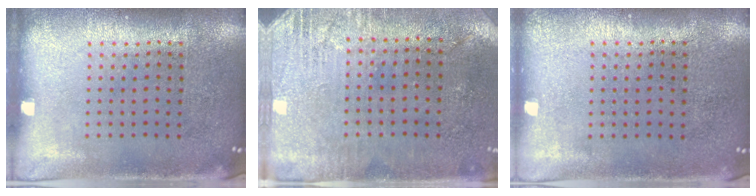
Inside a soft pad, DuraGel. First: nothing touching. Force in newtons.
{"total": 2.8, "press": 2.5, "slide": 1.3}
{"total": 0.0}